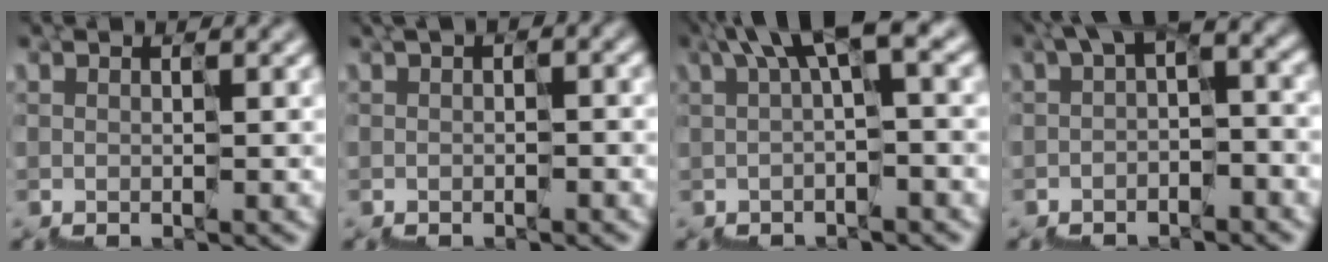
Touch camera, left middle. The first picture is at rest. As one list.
[{"total": 1.3, "force": [-0.1, 0.7, 1.1], "torque": [-0.015, 0.009, -0.006]}, {"total": 5.0, "force": [2.0, 1.2, 4.4], "torque": [-0.072, 0.018, 0.030]}, {"total": 3.7, "force": [-0.4, 1.6, 3.2], "torque": [-0.054, 0.006, -0.018]}]